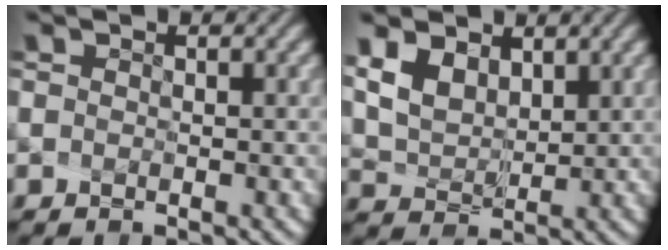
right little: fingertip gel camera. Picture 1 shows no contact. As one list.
[{"total": 6.5, "force": [4.5, 3.8, 2.8], "torque": [-0.091, 0.012, 0.079]}]